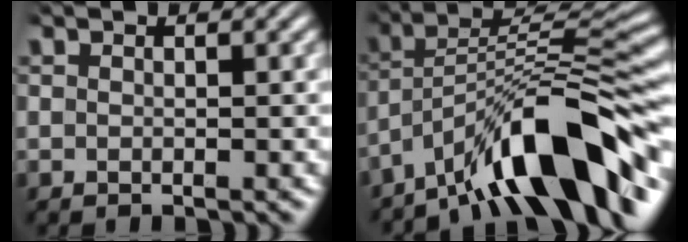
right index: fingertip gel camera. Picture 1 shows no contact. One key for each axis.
{"total": 9.5, "fx": -2.7, "fy": 3.4, "fz": 8.4, "tx": -0.137, "ty": -0.008, "tz": -0.029}